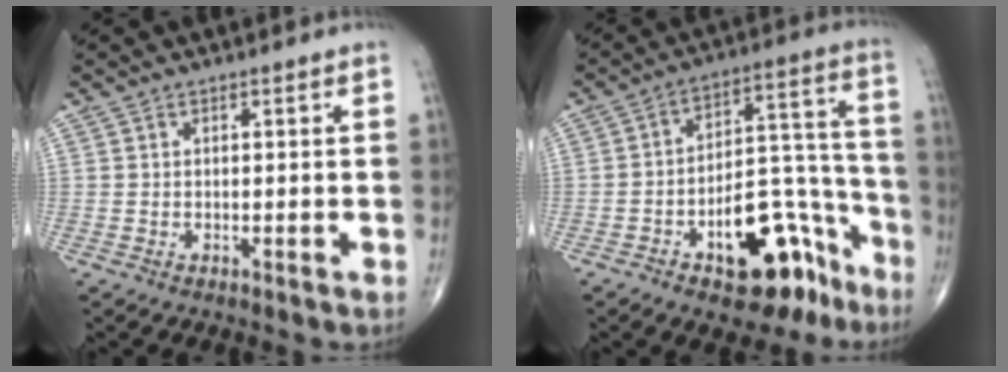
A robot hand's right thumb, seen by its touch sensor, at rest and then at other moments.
{"total": 18.6, "force": [-9.9, 9.0, 13.0], "torque": [-0.133, 0.093, -0.135]}